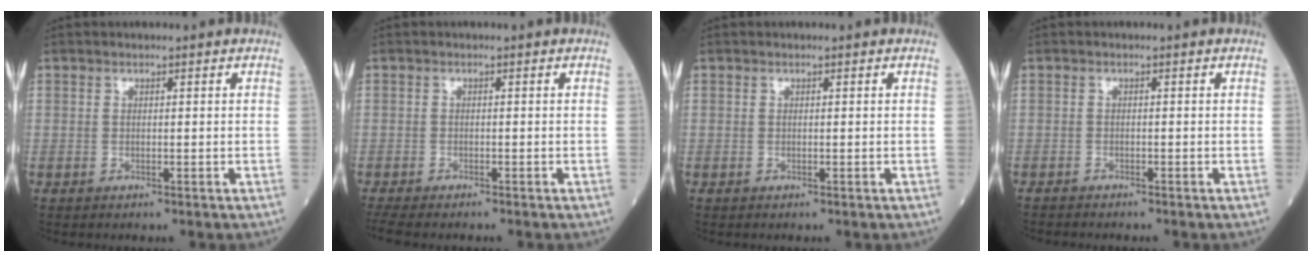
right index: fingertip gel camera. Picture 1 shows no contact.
{"total": 4.0, "force": [-3.5, 0.8, 1.6], "torque": [-0.025, -0.011, -0.059]}
{"total": 0.0}
{"total": 1.7, "force": [-1.7, 0.2, 0.4], "torque": [-0.009, -0.004, -0.026]}